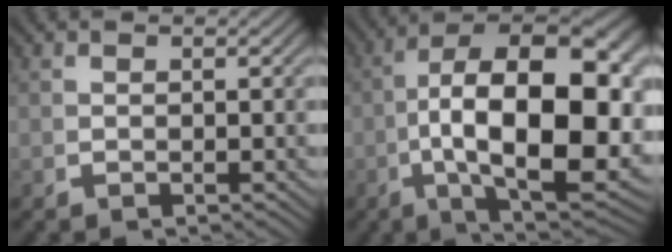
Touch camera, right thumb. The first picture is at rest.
{"total": 18.8, "force": [-0.9, 9.9, 16.0], "torque": [-0.269, -0.079, 0.027]}